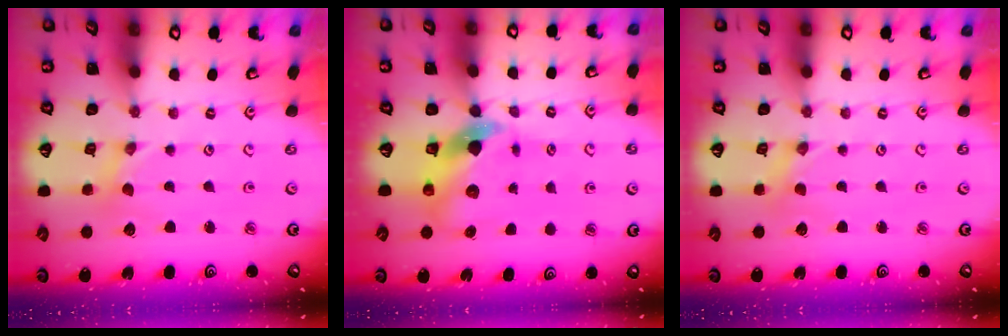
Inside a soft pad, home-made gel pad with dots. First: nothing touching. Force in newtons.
{"total": 8.2, "press": 8.1, "slide": 1.2}
{"total": 0.0}